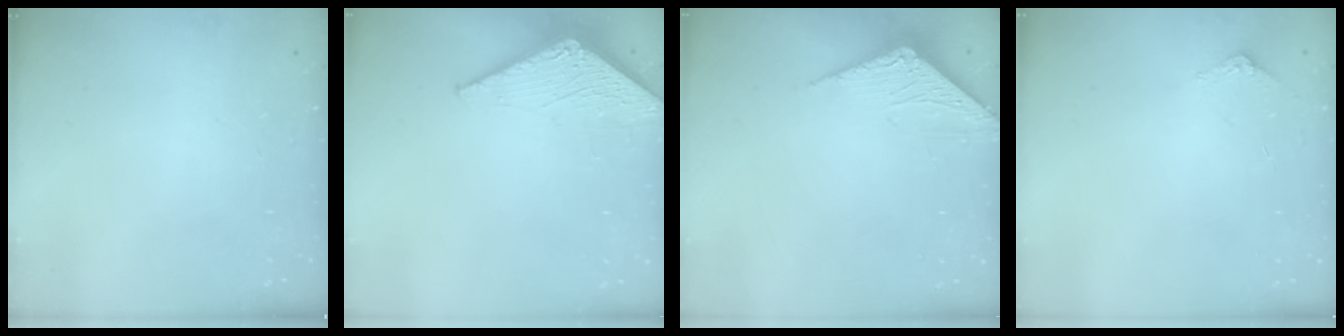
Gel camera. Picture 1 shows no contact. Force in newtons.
{"total": 3.1, "press": 3.1, "slide": 0.2}
{"total": 3.3, "press": 3.2, "slide": 0.3}
{"total": 2.9, "press": 2.9, "slide": 0.2}